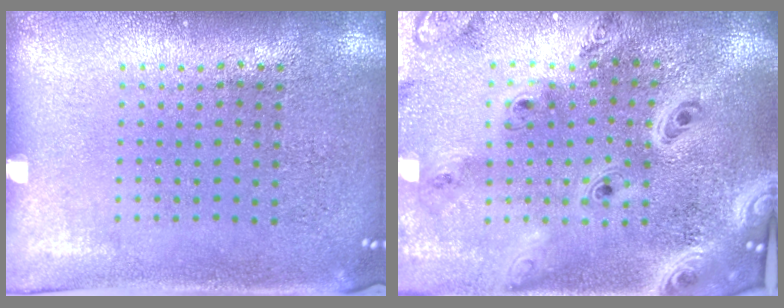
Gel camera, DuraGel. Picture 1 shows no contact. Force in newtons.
{"total": 4.0, "press": 3.0, "slide": 2.7}